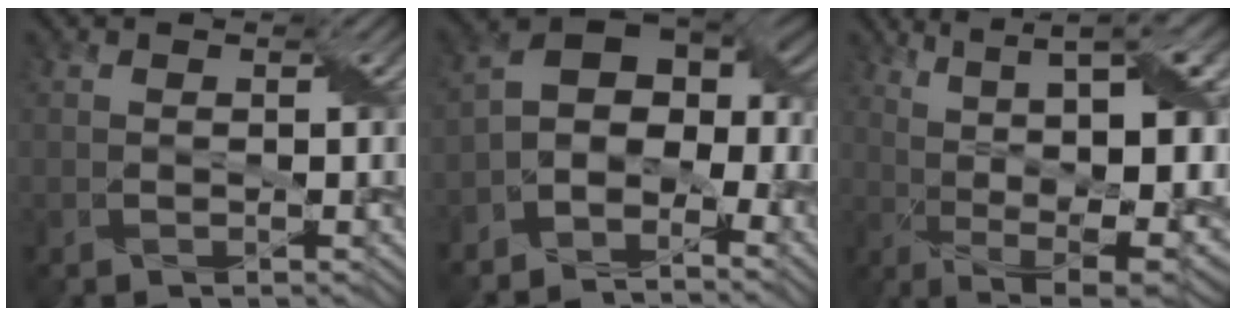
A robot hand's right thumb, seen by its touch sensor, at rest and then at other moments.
{"total": 8.9, "force": [-4.3, 4.7, 6.2], "torque": [-0.097, 0.003, -0.091]}
{"total": 16.0, "force": [1.9, 5.2, 15.0], "torque": [-0.210, 0.022, 0.050]}